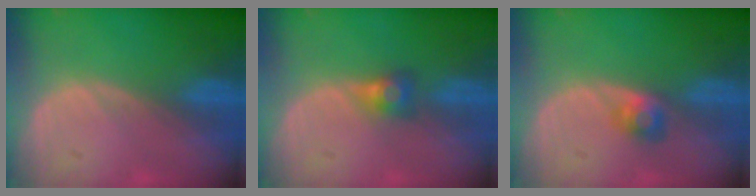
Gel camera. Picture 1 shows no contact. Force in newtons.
{"total": 2.7, "press": 2.5, "slide": 0.9}
{"total": 2.5, "press": 2.3, "slide": 0.9}